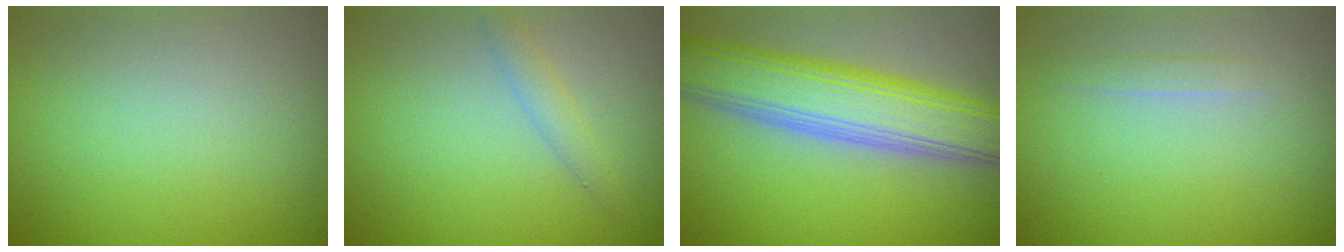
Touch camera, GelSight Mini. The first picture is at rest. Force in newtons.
{"total": 1.5, "press": 1.5, "slide": 0.0}
{"total": 8.4, "press": 8.4, "slide": 0.1}
{"total": 0.9, "press": 0.9, "slide": 0.1}